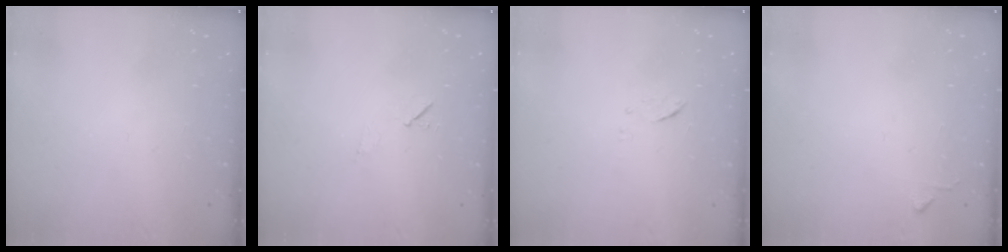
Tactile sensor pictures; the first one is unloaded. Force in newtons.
{"total": 5.2, "press": 4.7, "slide": 2.1}
{"total": 6.0, "press": 6.0, "slide": 0.4}
{"total": 4.2, "press": 4.1, "slide": 0.7}